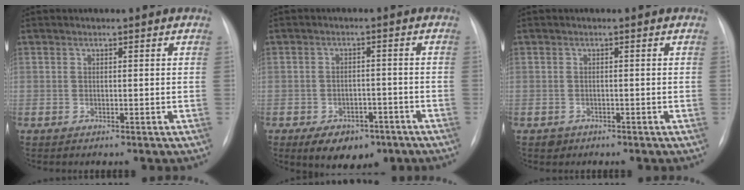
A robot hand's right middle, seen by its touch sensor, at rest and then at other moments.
{"total": 7.9, "force": [-4.9, 4.5, 4.2], "torque": [-0.060, 0.009, -0.064]}
{"total": 1.2, "force": [-0.7, 1.0, -0.1], "torque": [-0.001, 0.004, -0.010]}